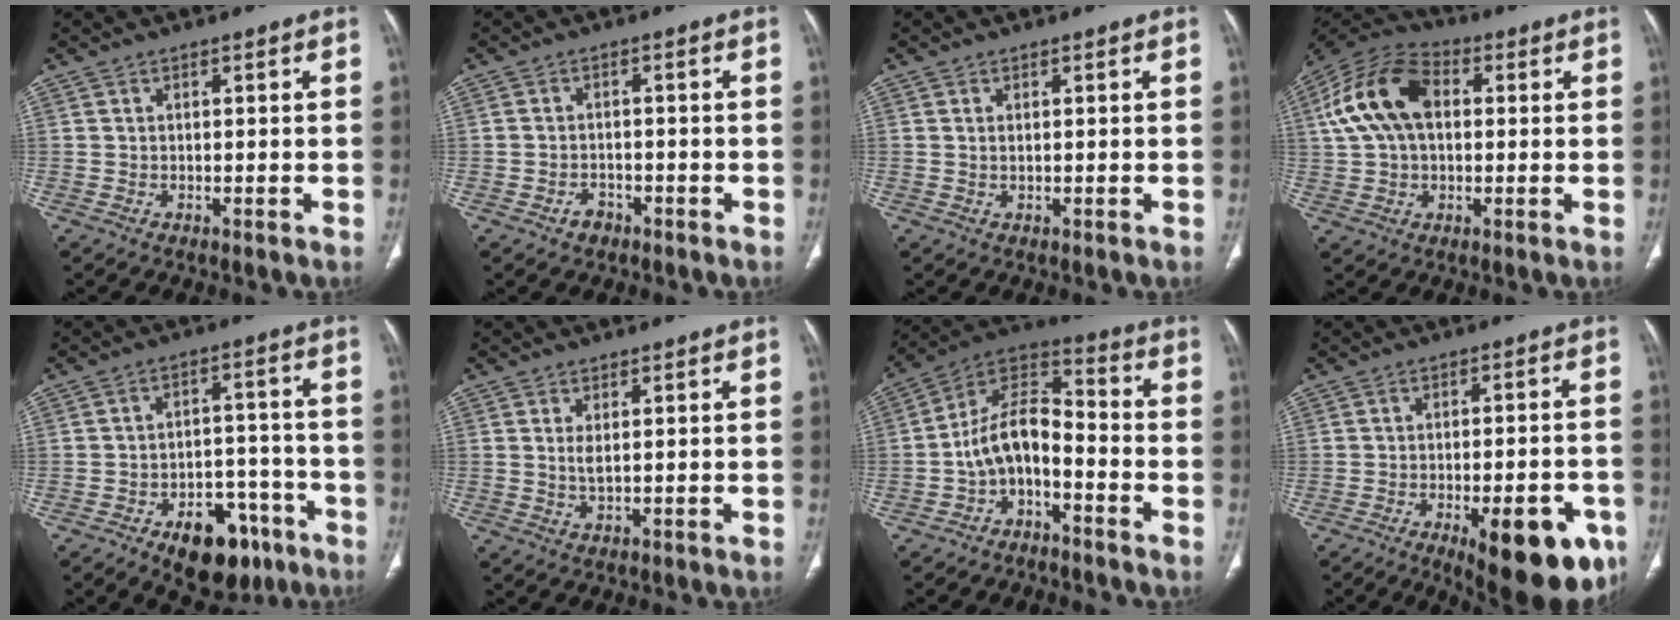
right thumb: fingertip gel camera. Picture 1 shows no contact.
{"total": 2.5, "force": [-1.5, 1.8, 0.9], "torque": [-0.012, 0.014, -0.020]}
{"total": 0.7, "force": [0.2, 0.3, 0.6], "torque": [-0.015, 0.001, 0.006]}
{"total": 15.1, "force": [2.7, 9.7, 11.2], "torque": [-0.214, 0.029, 0.040]}
{"total": 13.5, "force": [-7.9, 7.7, 7.9], "torque": [-0.070, 0.056, -0.108]}
{"total": 2.2, "force": [0.4, 0.8, 2.0], "torque": [-0.043, -0.007, 0.014]}
{"total": 11.1, "force": [-4.2, 6.3, 8.2], "torque": [-0.138, 0.085, -0.085]}
{"total": 15.6, "force": [-7.2, 5.8, 12.6], "torque": [-0.112, 0.018, -0.083]}